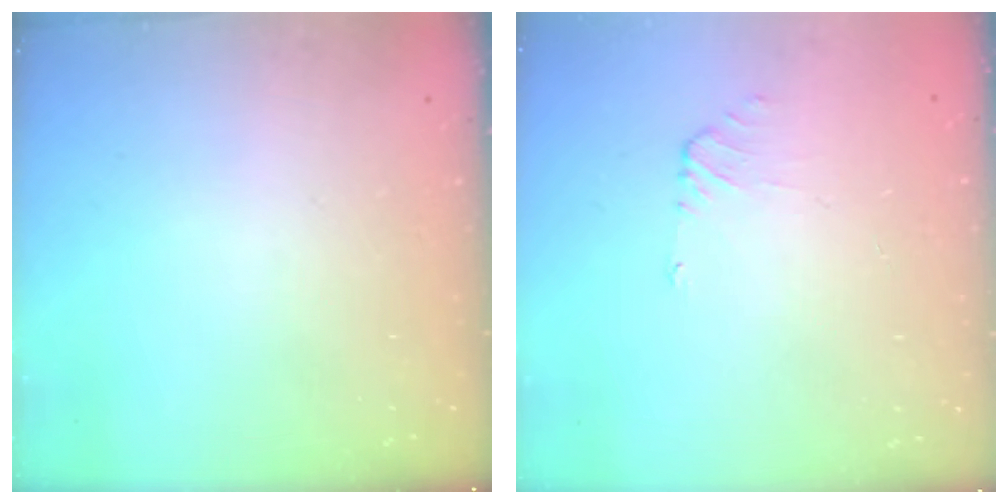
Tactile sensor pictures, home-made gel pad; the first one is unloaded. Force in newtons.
{"total": 0.6, "press": 0.4, "slide": 0.4}